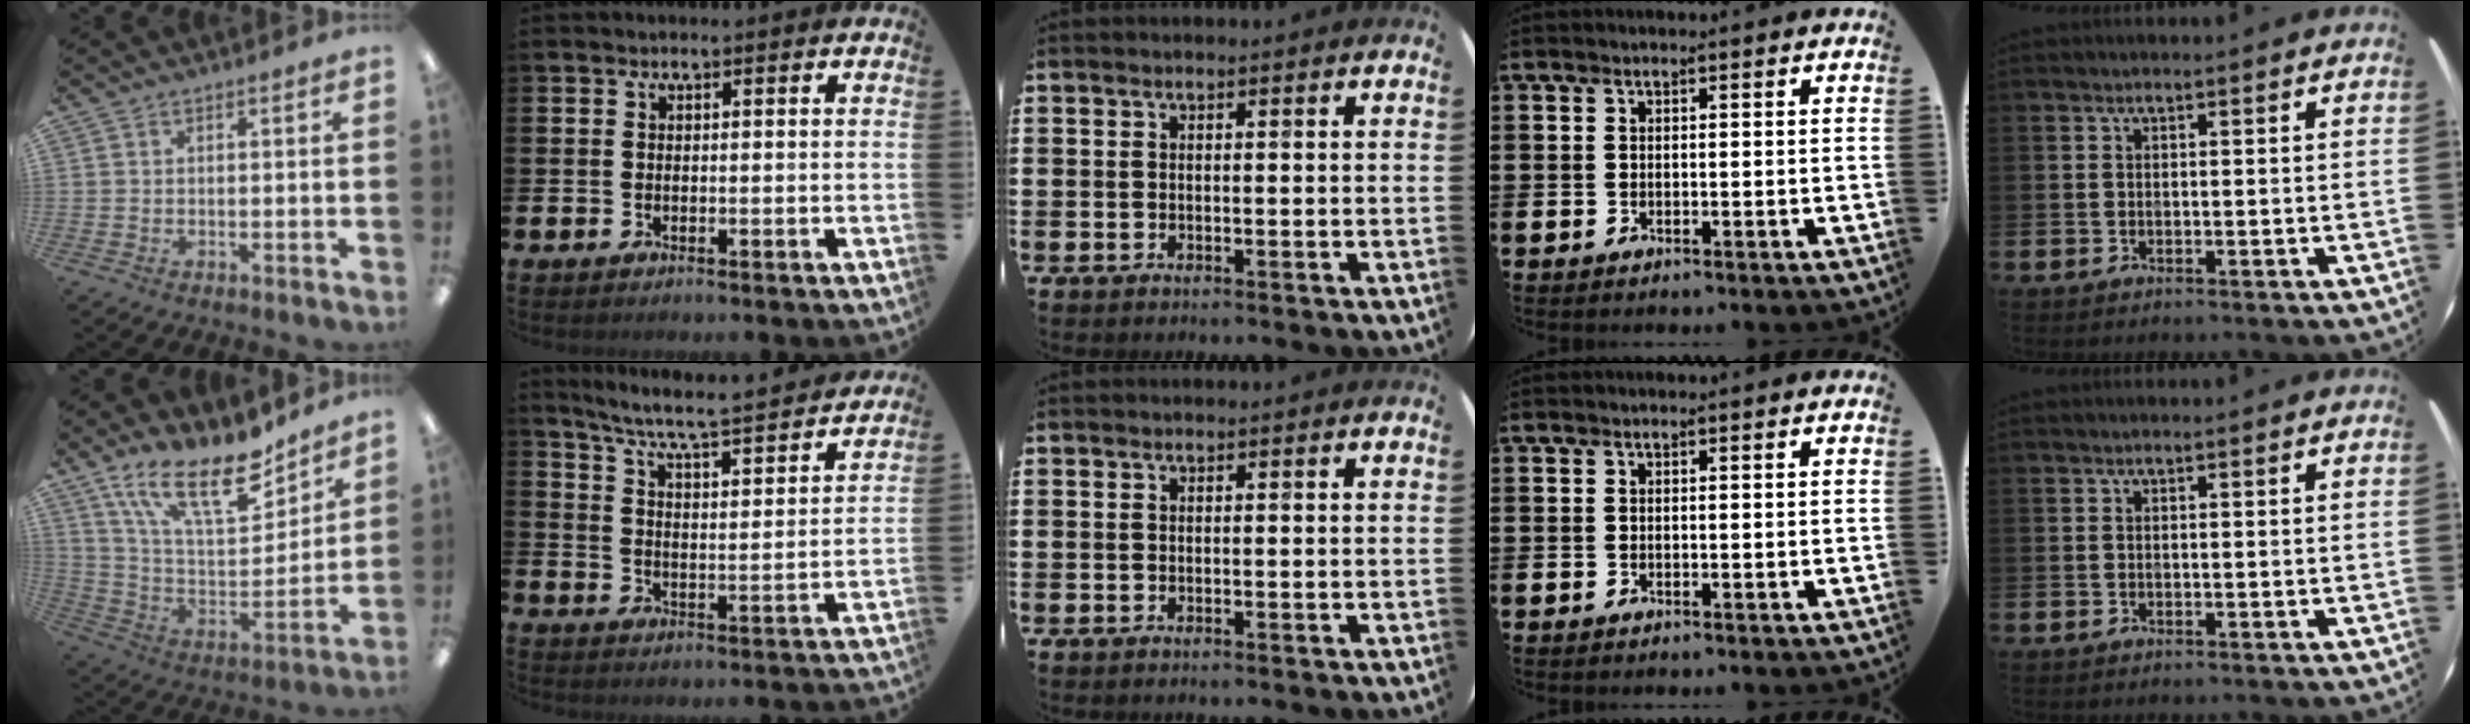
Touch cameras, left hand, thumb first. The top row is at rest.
{"thumb": {"total": 20.2, "force": [13.9, 7.4, 12.7], "torque": [-0.226, -0.079, 0.240]}, "index": {"total": 6.9, "force": [6.3, 0.2, 2.7], "torque": [-0.081, -0.052, 0.103]}}